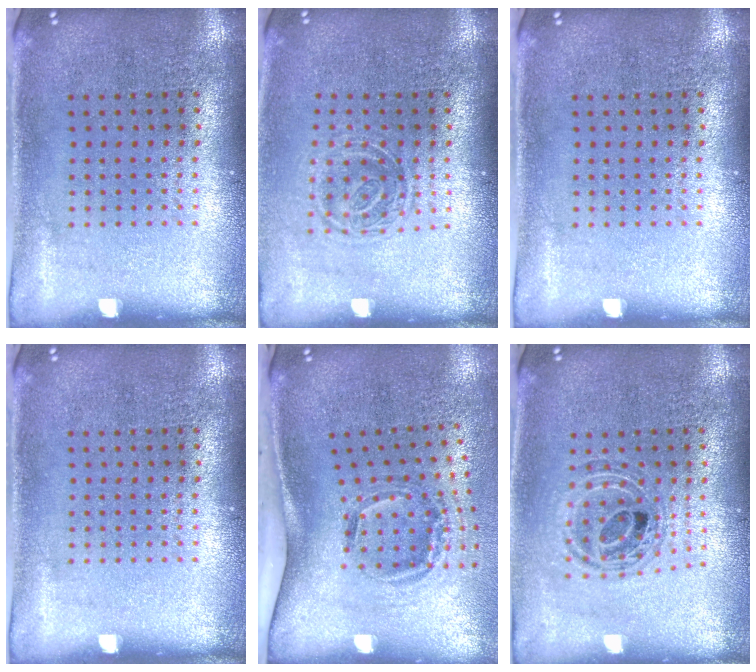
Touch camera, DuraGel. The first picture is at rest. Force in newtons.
{"total": 1.3, "press": 1.0, "slide": 0.8}
{"total": 0.0}
{"total": 0.0}
{"total": 2.1, "press": 1.2, "slide": 1.7}
{"total": 0.9, "press": 0.9, "slide": 0.2}